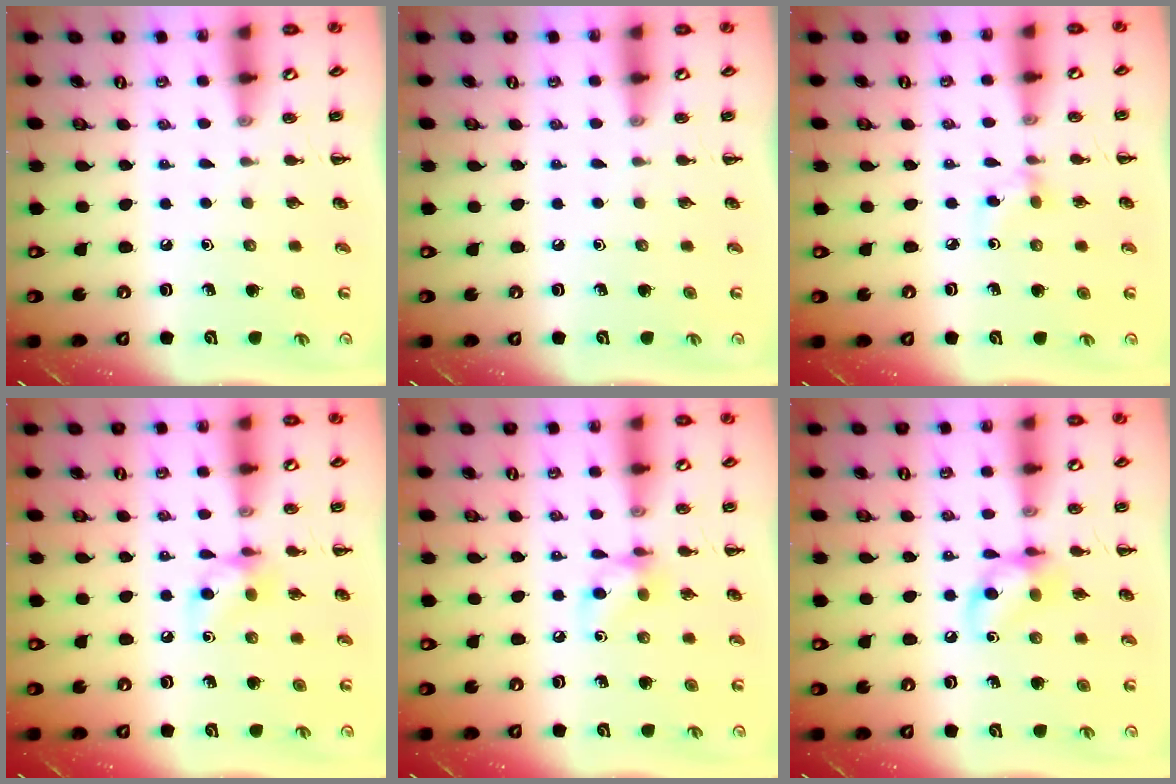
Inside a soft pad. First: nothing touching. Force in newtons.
{"total": 0.0}
{"total": 2.8, "press": 2.6, "slide": 1.0}
{"total": 7.5, "press": 7.4, "slide": 0.5}
{"total": 7.7, "press": 7.6, "slide": 1.0}
{"total": 10.2, "press": 10.1, "slide": 1.0}